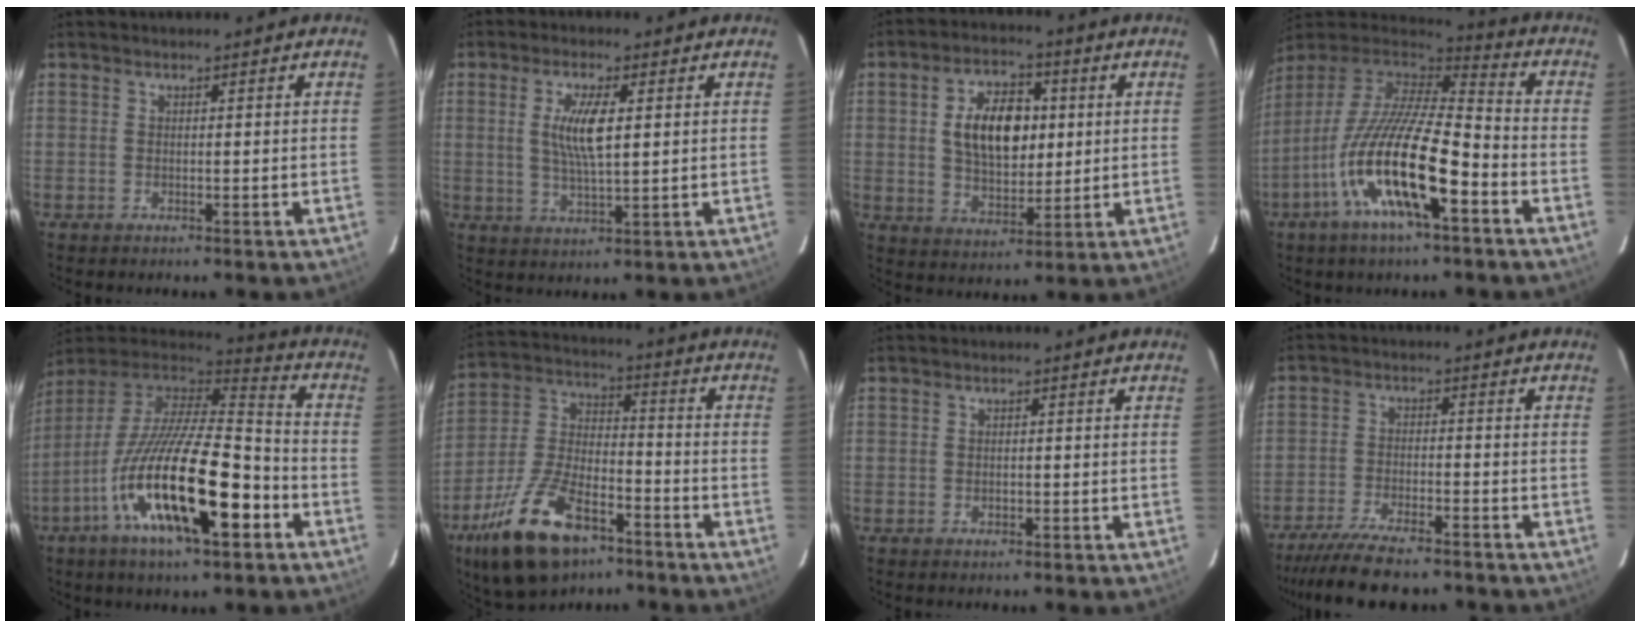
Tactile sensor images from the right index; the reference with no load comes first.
{"total": 7.0, "force": [1.4, 1.7, 6.7], "torque": [-0.129, -0.001, 0.028]}
{"total": 12.0, "force": [2.0, 7.0, 9.6], "torque": [-0.165, 0.019, 0.041]}
{"total": 21.0, "force": [-9.0, 5.5, 18.2], "torque": [-0.338, -0.036, -0.175]}
{"total": 24.5, "force": [-10.1, 7.1, 21.2], "torque": [-0.380, -0.038, -0.181]}
{"total": 19.6, "force": [-11.6, 9.1, 12.8], "torque": [-0.265, -0.007, -0.204]}
{"total": 1.2, "force": [-0.3, 1.0, 0.6], "torque": [-0.009, 0.001, -0.005]}
{"total": 13.1, "force": [-11.1, 3.0, 6.4], "torque": [-0.142, -0.023, -0.181]}